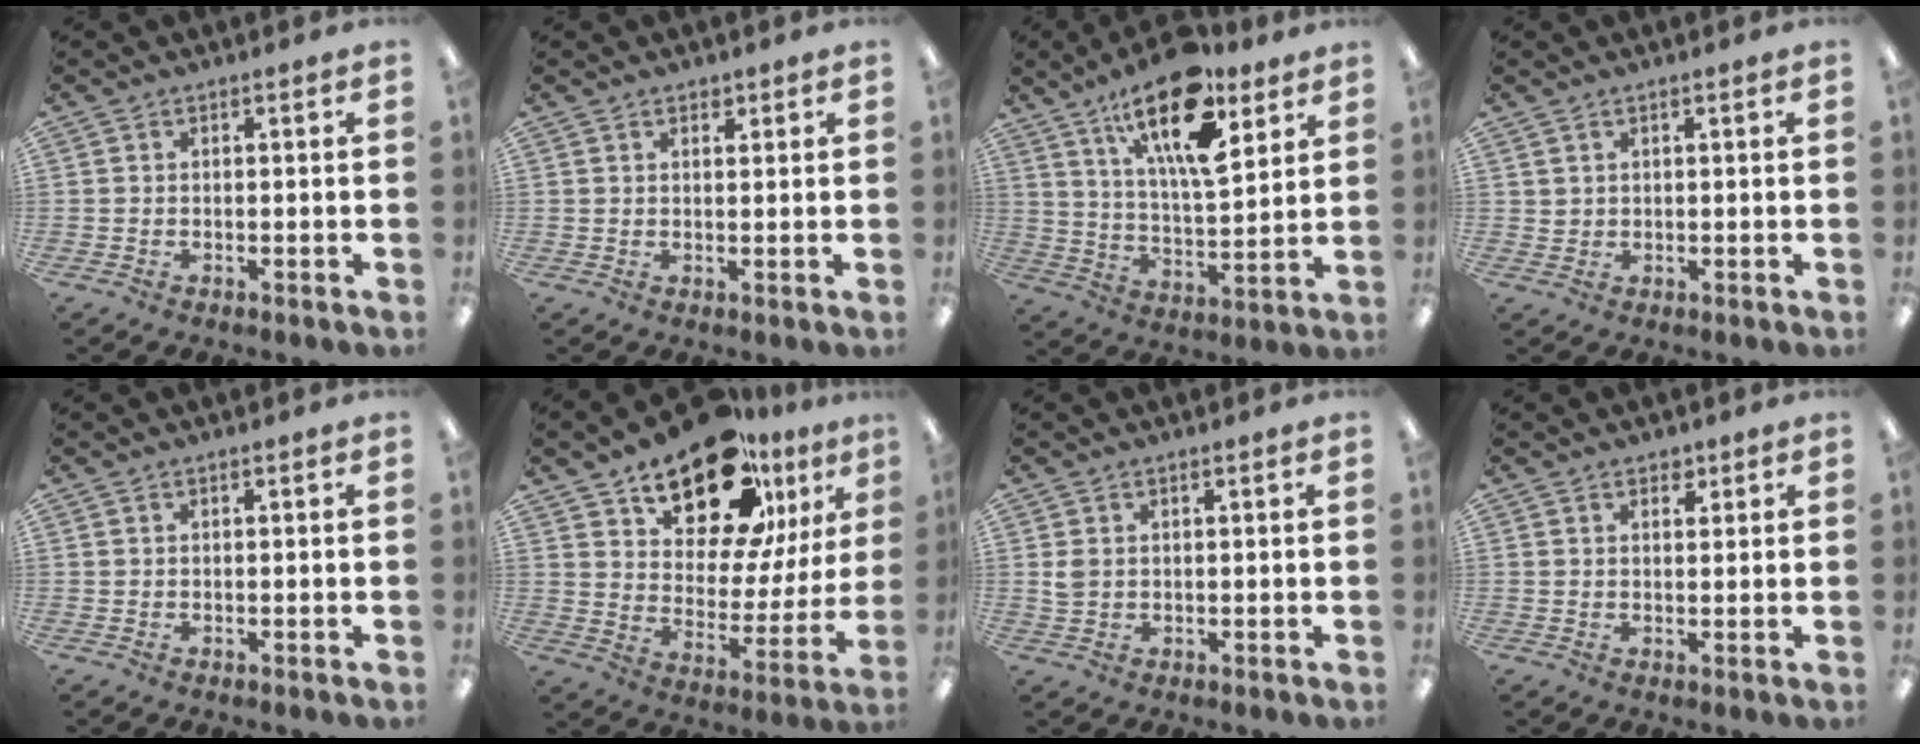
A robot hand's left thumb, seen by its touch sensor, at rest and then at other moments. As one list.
[{"total": 1.5, "force": [1.2, 0.8, 0.5], "torque": [-0.003, -0.004, 0.021]}, {"total": 19.9, "force": [12.1, 7.8, 13.8], "torque": [-0.230, -0.057, 0.199]}, {"total": 1.5, "force": [1.1, 0.9, 0.4], "torque": [-0.008, -0.001, 0.021]}, {"total": 0.0}, {"total": 21.0, "force": [15.4, 9.9, 10.3], "torque": [-0.158, -0.102, 0.267]}, {"total": 2.3, "force": [0.7, 1.6, 1.4], "torque": [-0.031, 0.005, 0.013]}, {"total": 2.3, "force": [1.8, 1.2, 0.9], "torque": [-0.004, -0.006, 0.029]}]